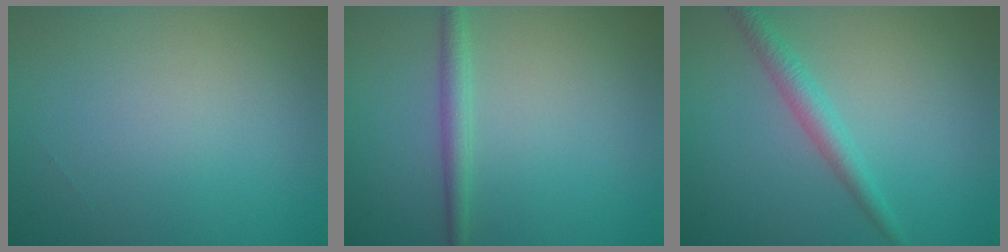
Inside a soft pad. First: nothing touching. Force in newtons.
{"total": 1.8, "press": 1.8, "slide": 0.0}
{"total": 2.3, "press": 2.2, "slide": 0.1}